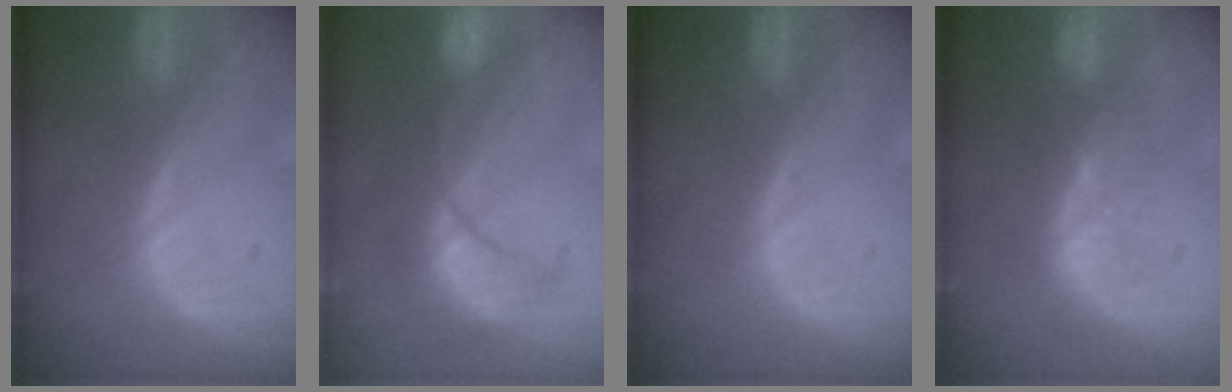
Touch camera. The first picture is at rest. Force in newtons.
{"total": 8.4, "press": 8.3, "slide": 1.3}
{"total": 0.0}
{"total": 5.7, "press": 5.3, "slide": 2.0}